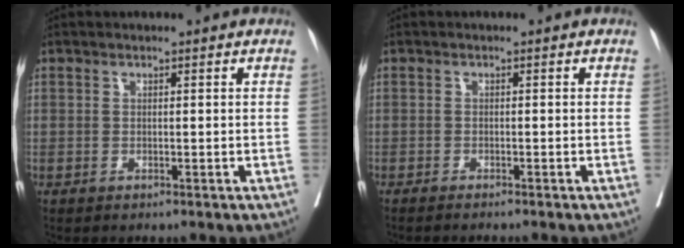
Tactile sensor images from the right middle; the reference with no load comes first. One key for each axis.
{"total": 2.2, "fx": -1.9, "fy": -0.2, "fz": 1.1, "tx": -0.011, "ty": 0.001, "tz": -0.024}